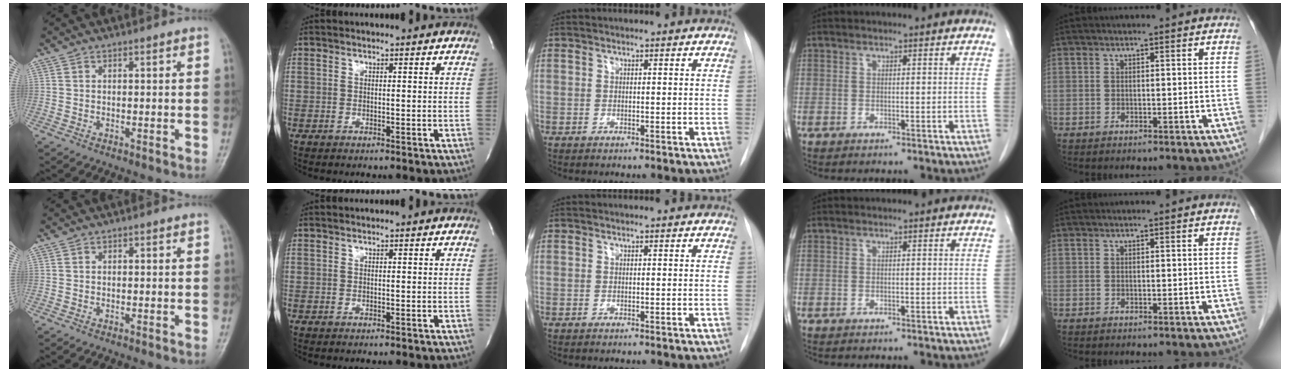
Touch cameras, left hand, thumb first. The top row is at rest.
{}